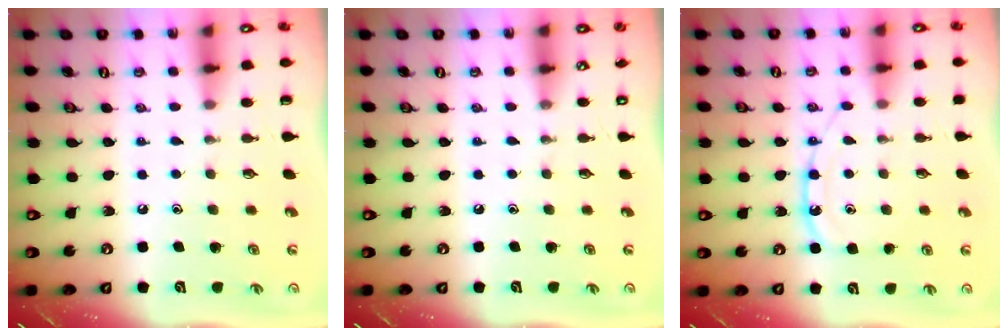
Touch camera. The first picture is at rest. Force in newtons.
{"total": 0.0}
{"total": 11.6, "press": 11.6, "slide": 1.0}